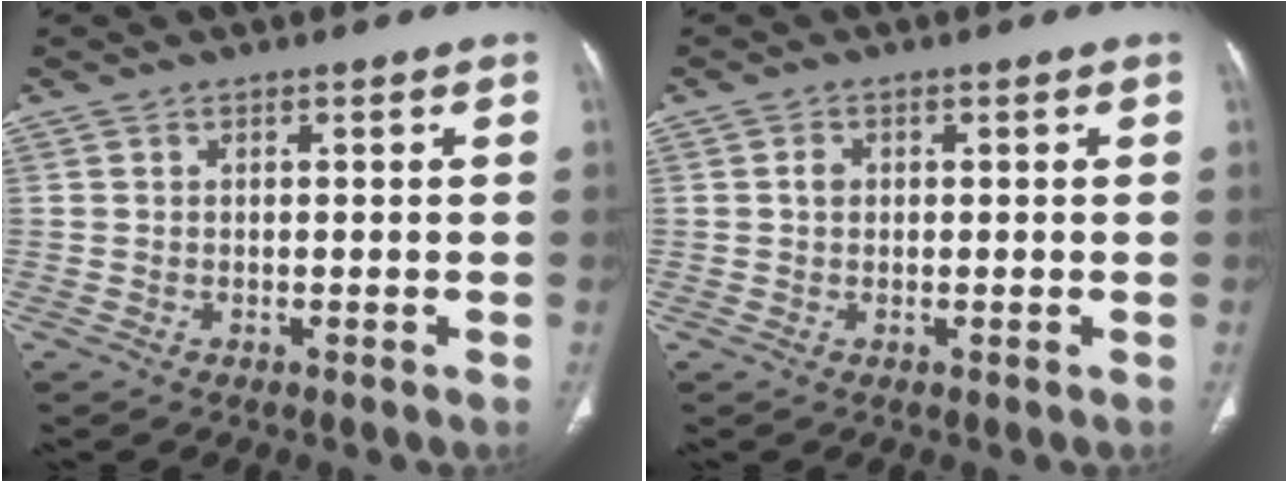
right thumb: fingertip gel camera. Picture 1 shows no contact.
{"total": 1.4, "force": [0.1, 1.2, 0.8], "torque": [-0.010, 0.005, 0.002]}